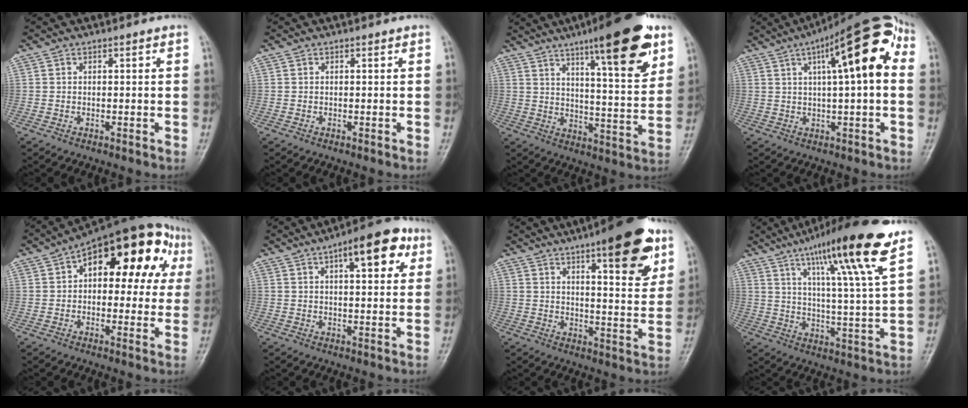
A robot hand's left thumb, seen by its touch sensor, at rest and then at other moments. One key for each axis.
{"total": 0.0}
{"total": 18.7, "fx": 10.8, "fy": 3.9, "fz": 14.7, "tx": -0.189, "ty": -0.050, "tz": 0.161}
{"total": 16.6, "fx": 4.5, "fy": 4.4, "fz": 15.4, "tx": -0.209, "ty": 0.030, "tz": 0.056}
{"total": 22.5, "fx": 6.6, "fy": 11.8, "fz": 18.0, "tx": -0.201, "ty": 0.032, "tz": 0.082}
{"total": 11.6, "fx": 5.1, "fy": 4.4, "fz": 9.4, "tx": -0.100, "ty": 0.000, "tz": 0.062}
{"total": 16.0, "fx": 8.9, "fy": 4.3, "fz": 12.6, "tx": -0.144, "ty": -0.042, "tz": 0.122}
{"total": 18.7, "fx": 11.1, "fy": 0.9, "fz": 15.0, "tx": -0.229, "ty": -0.045, "tz": 0.173}